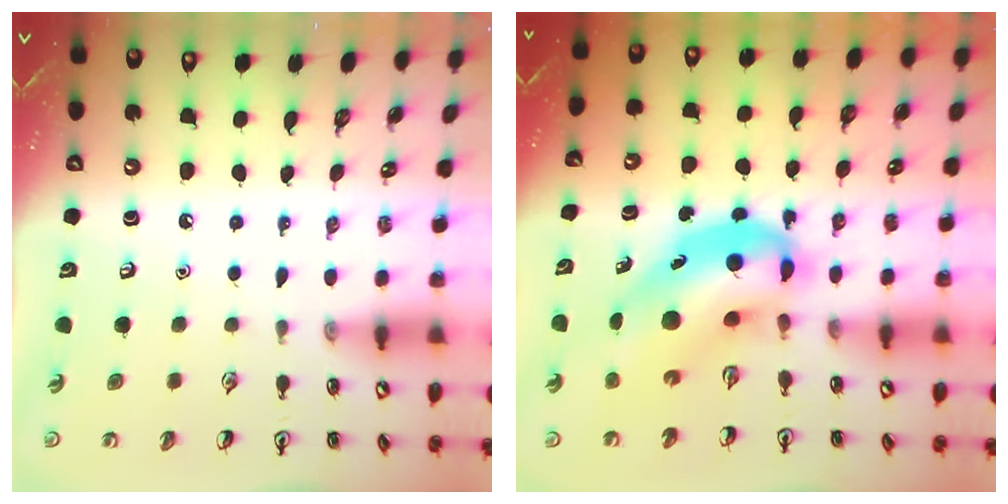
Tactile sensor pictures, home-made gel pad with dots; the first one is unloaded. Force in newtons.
{"total": 10.4, "press": 10.0, "slide": 2.8}